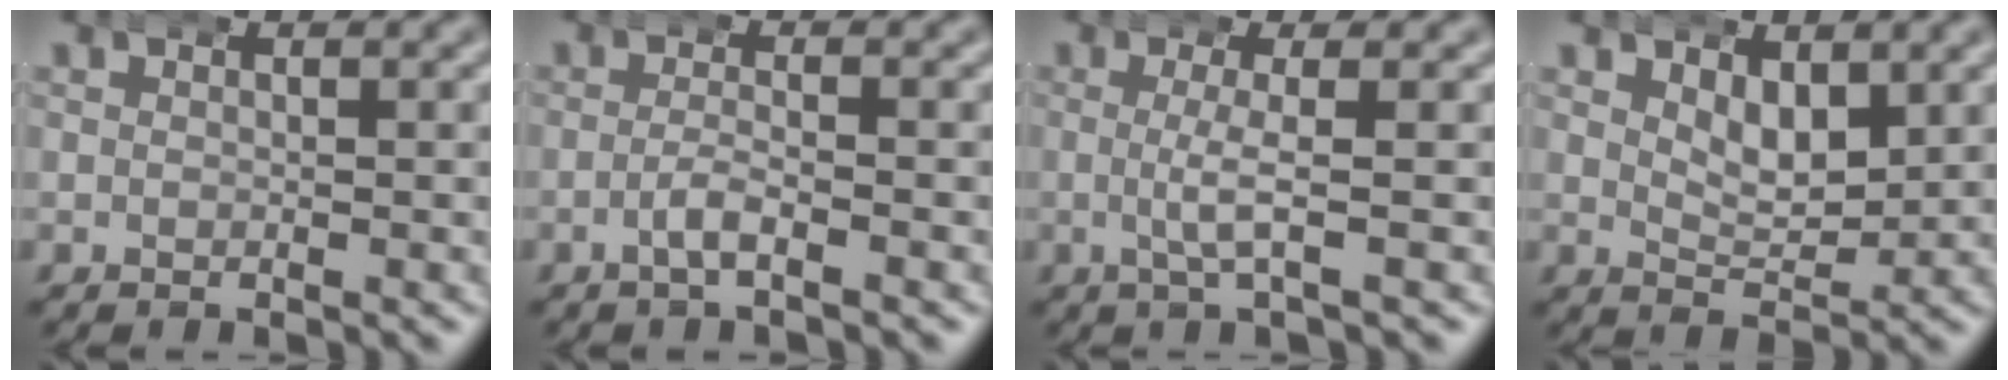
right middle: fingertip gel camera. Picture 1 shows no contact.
{"total": 2.0, "force": [-1.2, 0.1, 1.6], "torque": [-0.027, 0.000, -0.026]}
{"total": 2.5, "force": [0.1, -0.2, 2.5], "torque": [-0.047, 0.001, -0.001]}
{"total": 3.0, "force": [1.9, 1.3, 2.0], "torque": [-0.032, -0.016, 0.036]}